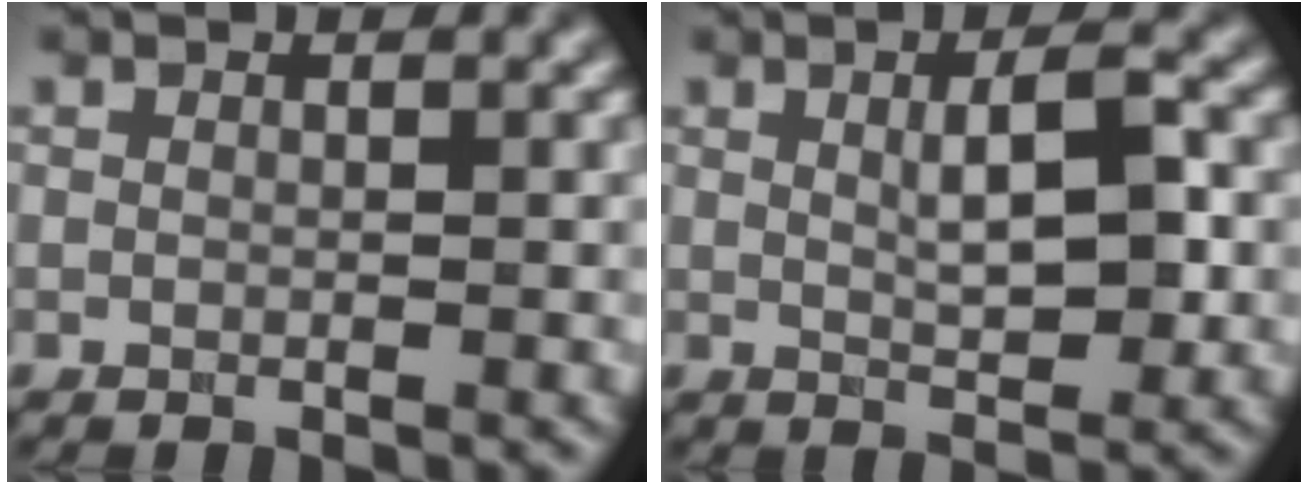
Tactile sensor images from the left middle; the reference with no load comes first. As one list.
[{"total": 4.1, "force": [0.6, 0.9, 3.9], "torque": [-0.066, 0.004, 0.010]}]